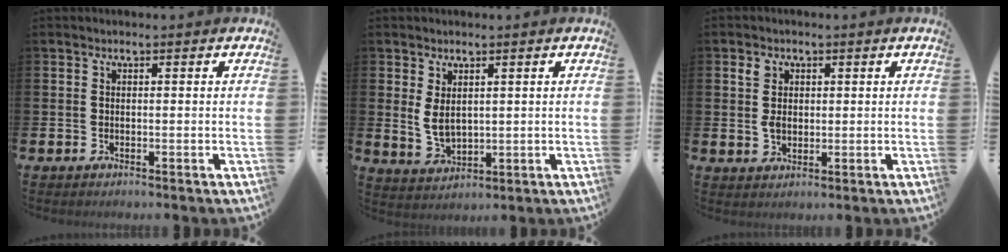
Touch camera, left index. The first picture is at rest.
{"total": 3.6, "force": [1.7, 1.8, 2.6], "torque": [-0.036, -0.005, 0.028]}
{"total": 3.2, "force": [1.2, 2.4, 1.7], "torque": [-0.020, 0.003, 0.017]}